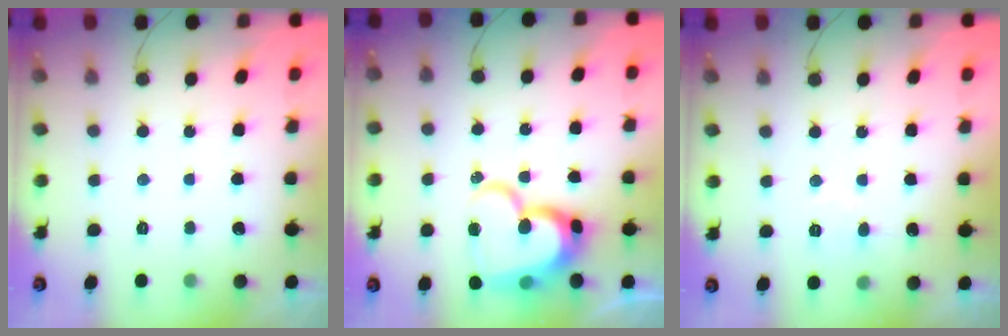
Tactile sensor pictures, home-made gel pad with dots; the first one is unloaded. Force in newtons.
{"total": 18.1, "press": 18.1, "slide": 1.3}
{"total": 4.3, "press": 4.3, "slide": 0.4}